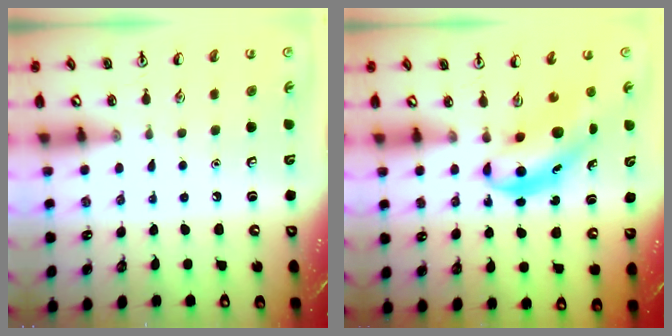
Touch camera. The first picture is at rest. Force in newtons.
{"total": 6.7, "press": 6.6, "slide": 1.3}